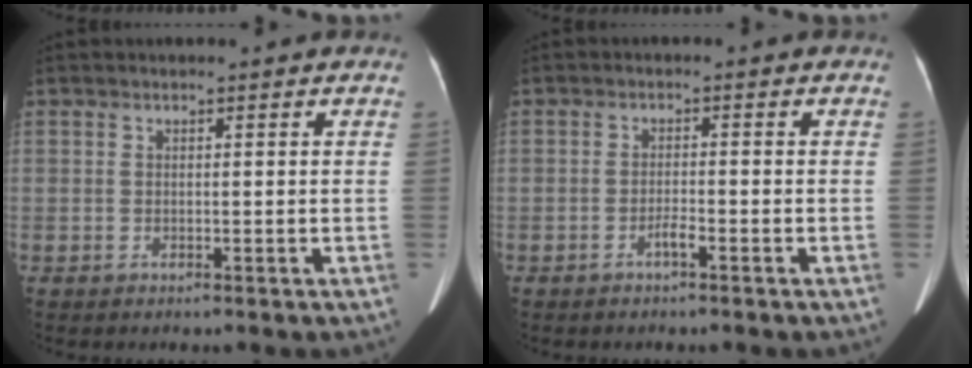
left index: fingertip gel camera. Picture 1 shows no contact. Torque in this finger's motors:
{"motor_torque": [0.17, 0.14, 0.01, 0.00]}